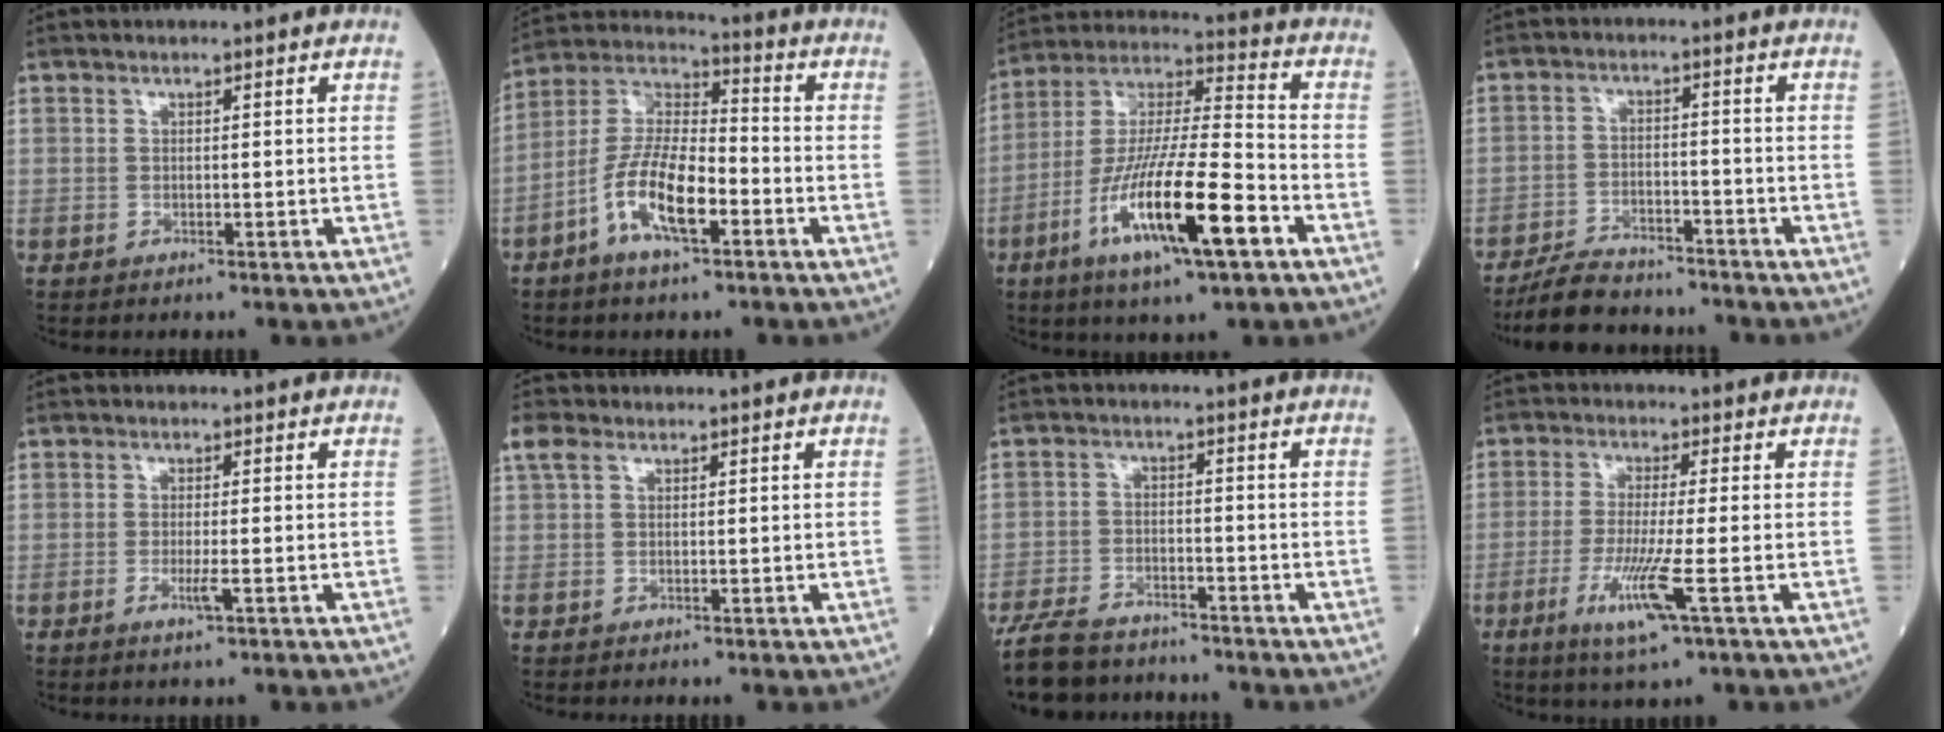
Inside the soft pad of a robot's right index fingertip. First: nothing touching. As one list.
[{"total": 11.6, "force": [-5.0, 3.7, 9.9], "torque": [-0.204, 0.008, -0.097]}, {"total": 18.4, "force": [-7.8, 2.5, 16.5], "torque": [-0.324, -0.020, -0.138]}, {"total": 8.0, "force": [-7.3, 2.4, 2.2], "torque": [-0.042, -0.011, -0.125]}, {"total": 2.2, "force": [-0.9, 0.0, 2.1], "torque": [-0.041, -0.005, -0.016]}, {"total": 2.0, "force": [0.9, 1.4, 1.2], "torque": [-0.035, 0.024, 0.019]}, {"total": 10.1, "force": [-8.8, 3.3, 3.6], "torque": [-0.069, -0.014, -0.147]}, {"total": 7.7, "force": [-3.0, -0.3, 7.1], "torque": [-0.143, -0.025, -0.057]}]